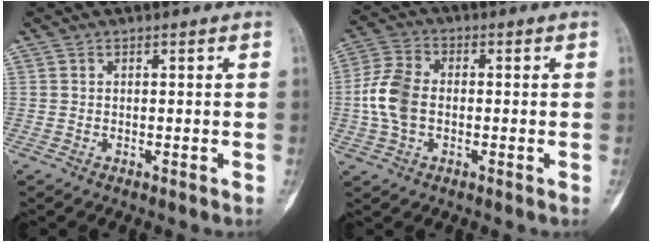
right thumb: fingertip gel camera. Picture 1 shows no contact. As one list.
[{"total": 8.9, "force": [-0.9, 5.9, 6.5], "torque": [-0.135, 0.020, -0.026]}]